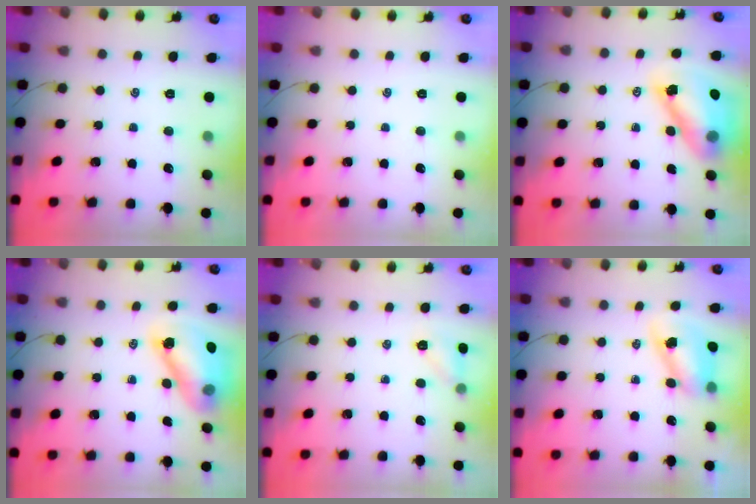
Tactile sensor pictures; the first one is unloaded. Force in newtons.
{"total": 0.0}
{"total": 12.5, "press": 12.1, "slide": 3.2}
{"total": 13.8, "press": 13.2, "slide": 4.1}
{"total": 5.2, "press": 4.9, "slide": 1.5}
{"total": 8.1, "press": 8.0, "slide": 1.3}